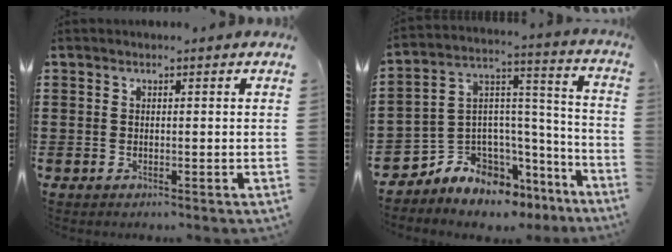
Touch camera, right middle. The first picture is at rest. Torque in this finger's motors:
{"motor_torque": [1.88, -0.26, 0.24, 0.06]}